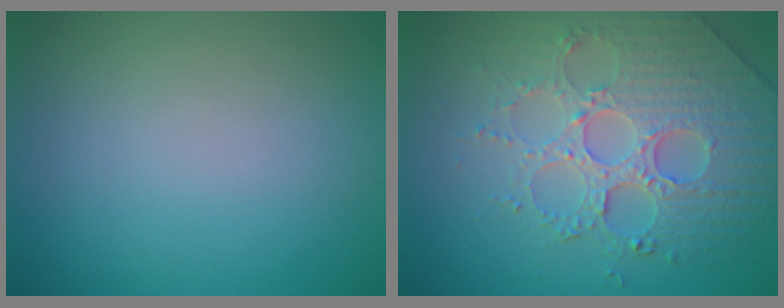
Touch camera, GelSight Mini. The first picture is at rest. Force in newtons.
{"total": 5.4, "press": 5.1, "slide": 1.9}